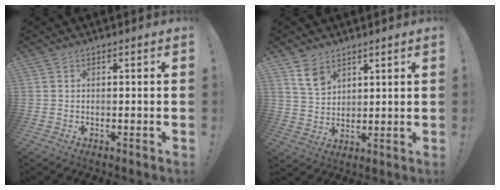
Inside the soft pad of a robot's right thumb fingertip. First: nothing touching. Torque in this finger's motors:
{"motor_torque": [0.21, 0.87, 0.12, 0.19, 0.00]}